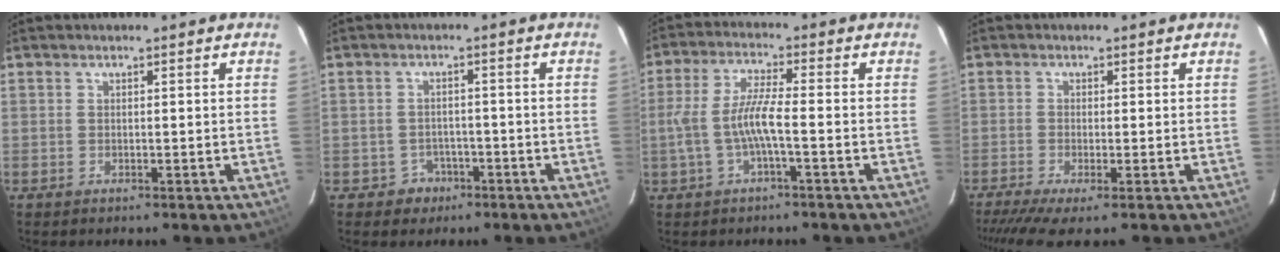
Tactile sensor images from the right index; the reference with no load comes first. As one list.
[{"total": 3.9, "force": [-2.1, 3.3, 0.0], "torque": [-0.012, 0.015, -0.026]}, {"total": 7.1, "force": [-2.0, 0.6, 6.7], "torque": [-0.147, 0.004, -0.033]}, {"total": 5.1, "force": [-3.8, -0.3, 3.5], "torque": [-0.085, -0.023, -0.071]}]